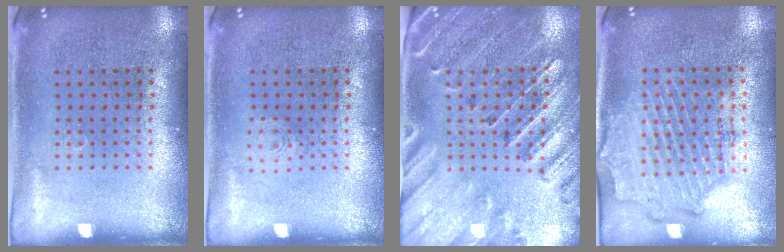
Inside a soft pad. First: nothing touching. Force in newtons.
{"total": 0.7, "press": 0.7, "slide": 0.2}
{"total": 2.8, "press": 2.6, "slide": 0.9}
{"total": 1.9, "press": 1.7, "slide": 0.7}